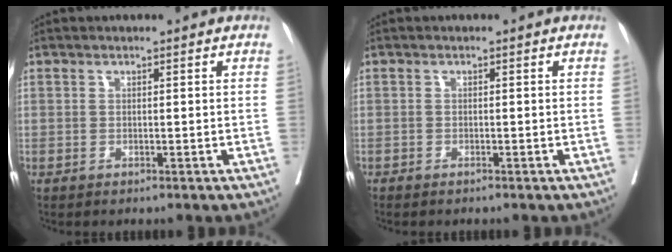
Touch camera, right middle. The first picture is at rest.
{"total": 0.0}